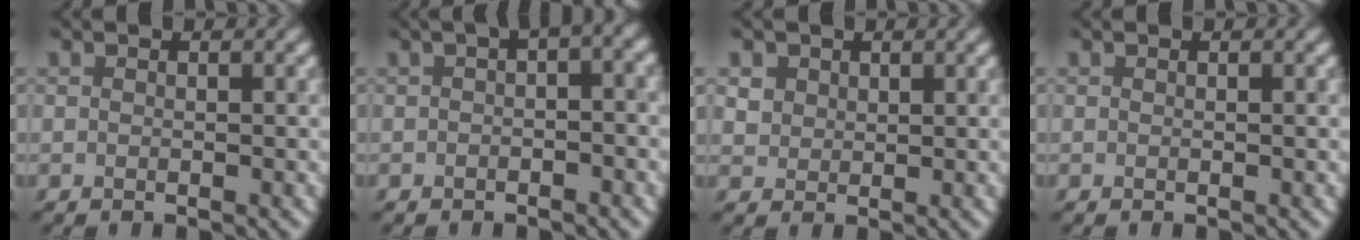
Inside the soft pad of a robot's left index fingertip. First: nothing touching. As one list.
[{"total": 3.9, "force": [0.6, 1.4, 3.6], "torque": [-0.034, 0.015, 0.004]}, {"total": 1.6, "force": [0.8, 1.3, 0.0], "torque": [-0.005, 0.005, 0.027]}, {"total": 0.0}]